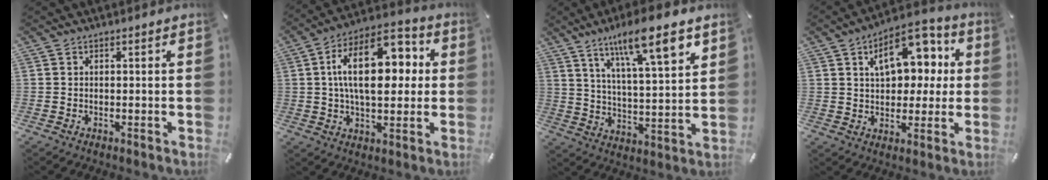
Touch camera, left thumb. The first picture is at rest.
{"total": 18.2, "force": [3.6, 10.2, 14.7], "torque": [-0.245, 0.000, 0.056]}
{"total": 14.9, "force": [10.3, 3.9, 10.1], "torque": [-0.162, -0.054, 0.168]}
{"total": 14.0, "force": [5.3, 8.9, 9.4], "torque": [-0.135, -0.013, 0.092]}